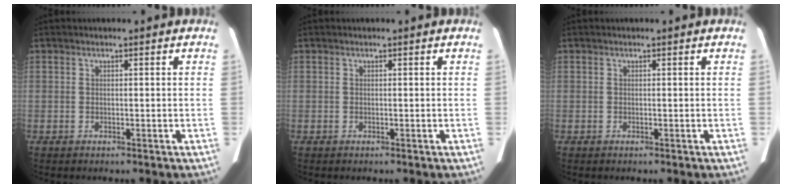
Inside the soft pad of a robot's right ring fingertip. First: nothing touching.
{"total": 0.0}
{"total": 0.0}